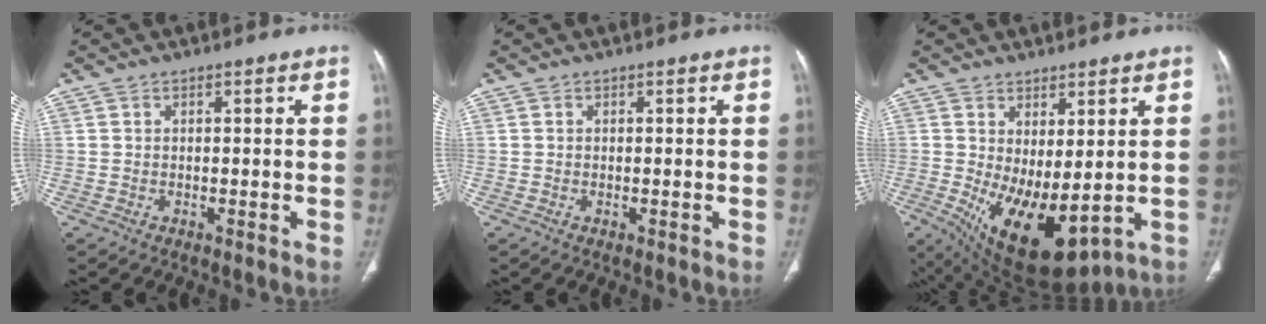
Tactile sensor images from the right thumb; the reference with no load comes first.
{"total": 0.0}
{"total": 13.6, "force": [-1.0, 6.0, 12.1], "torque": [-0.200, -0.023, 0.013]}